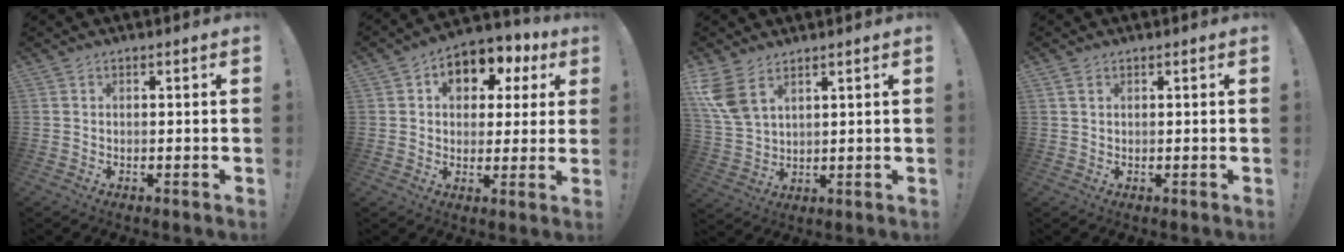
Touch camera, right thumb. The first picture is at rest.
{"total": 9.7, "force": [3.1, 7.1, 5.8], "torque": [-0.071, -0.010, 0.056]}
{"total": 9.0, "force": [5.6, 4.7, 5.4], "torque": [-0.112, -0.025, 0.109]}
{"total": 1.3, "force": [0.7, 0.8, 0.8], "torque": [-0.011, -0.002, 0.012]}